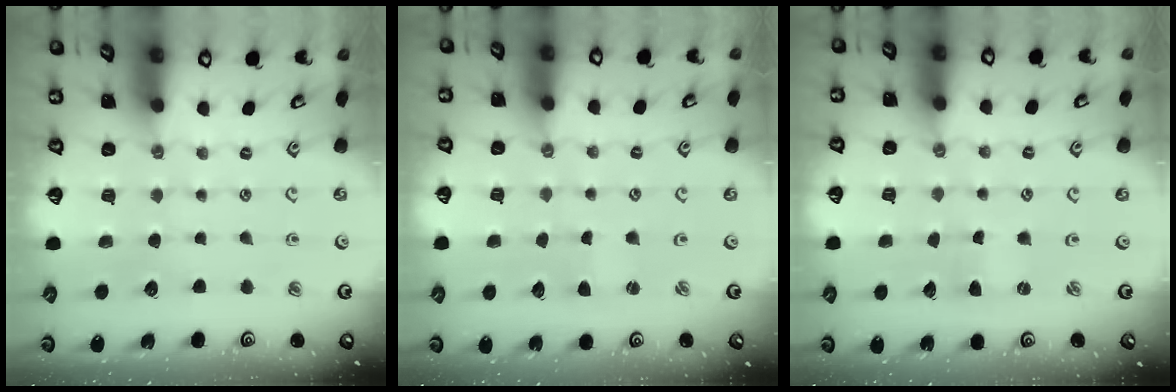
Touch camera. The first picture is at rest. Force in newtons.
{"total": 0.0}
{"total": 0.0}